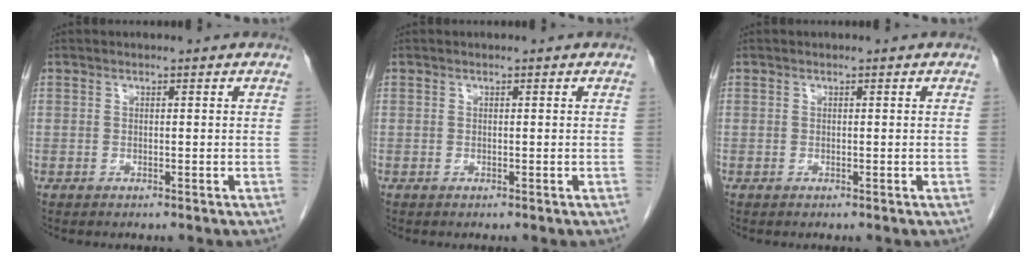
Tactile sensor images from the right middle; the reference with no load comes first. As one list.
[{"total": 0.0}, {"total": 0.0}]